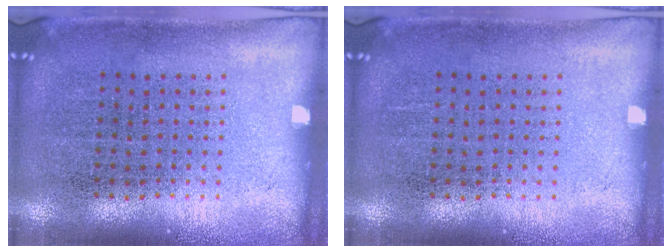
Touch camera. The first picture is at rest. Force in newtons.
{"total": 0.0}